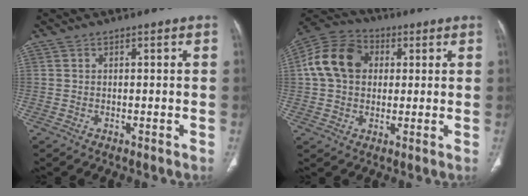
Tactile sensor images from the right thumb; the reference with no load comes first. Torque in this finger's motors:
{"motor_torque": [-0.60, 0.84, 0.56, -0.25, 0.22]}